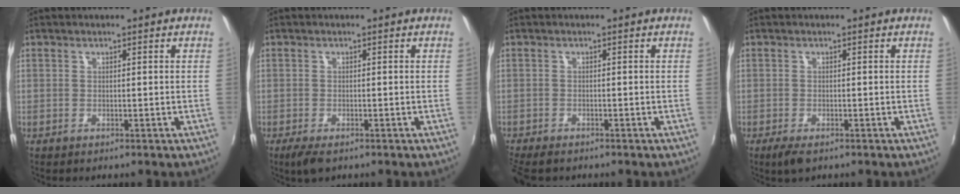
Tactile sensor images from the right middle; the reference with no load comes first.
{"total": 3.3, "force": [-2.2, 1.2, 2.2], "torque": [-0.049, -0.014, -0.038]}
{"total": 4.6, "force": [-3.9, 1.3, 2.0], "torque": [-0.052, -0.028, -0.073]}
{"total": 3.0, "force": [-2.0, 1.1, 2.0], "torque": [-0.045, -0.012, -0.035]}